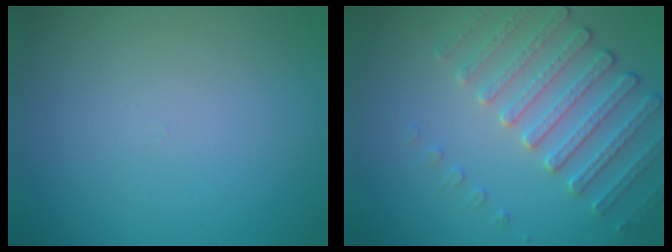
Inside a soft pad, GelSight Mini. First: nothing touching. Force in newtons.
{"total": 4.1, "press": 3.8, "slide": 1.5}